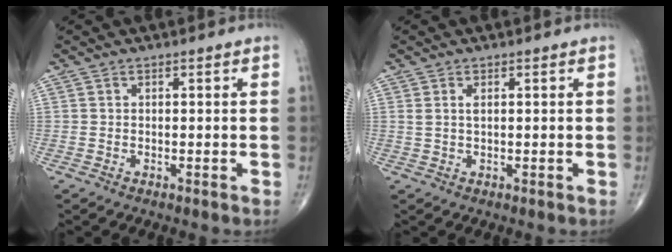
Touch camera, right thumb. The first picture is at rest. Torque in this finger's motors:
{"motor_torque": [2.17, 2.84, -0.12, -0.28, 0.09]}